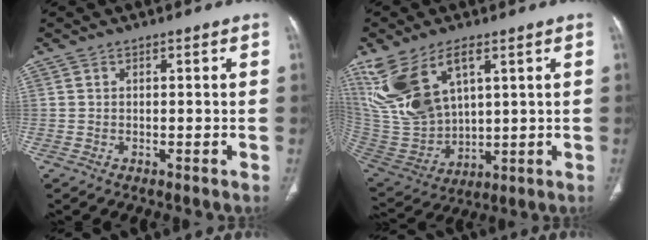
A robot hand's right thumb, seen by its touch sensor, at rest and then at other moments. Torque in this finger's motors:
{"motor_torque": [0.34, 0.80, 1.14, 1.63, 0.20]}